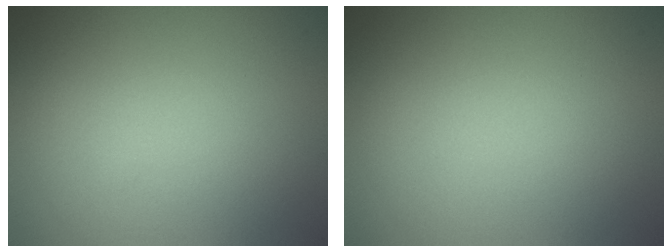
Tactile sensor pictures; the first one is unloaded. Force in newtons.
{"total": 0.0}